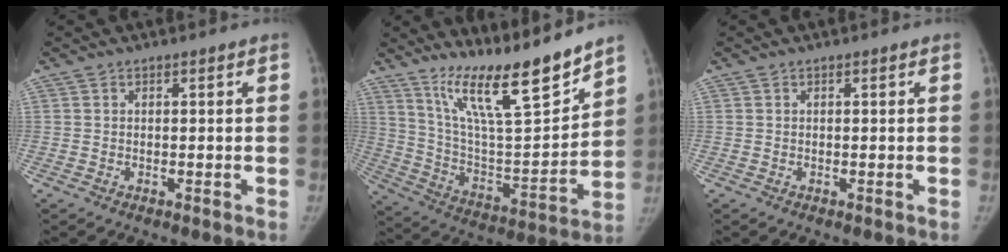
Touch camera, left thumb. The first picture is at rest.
{"total": 18.7, "force": [14.8, 2.7, 11.2], "torque": [-0.150, -0.098, 0.263]}
{"total": 0.0}